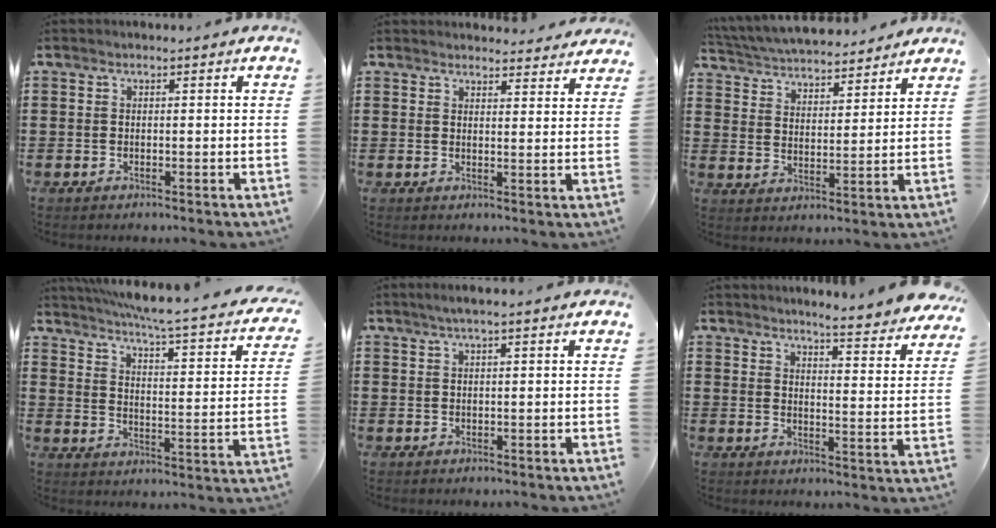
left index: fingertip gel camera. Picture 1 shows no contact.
{"total": 3.2, "force": [3.2, 0.4, 0.3], "torque": [-0.007, -0.014, 0.059]}
{"total": 5.0, "force": [5.0, 0.5, 0.6], "torque": [-0.038, -0.030, 0.085]}
{"total": 5.0, "force": [4.0, -0.6, 3.0], "torque": [-0.071, -0.043, 0.056]}
{"total": 1.6, "force": [0.9, -0.1, 1.3], "torque": [-0.024, 0.002, 0.016]}
{"total": 5.0, "force": [4.7, -0.8, 1.5], "torque": [-0.035, -0.042, 0.073]}